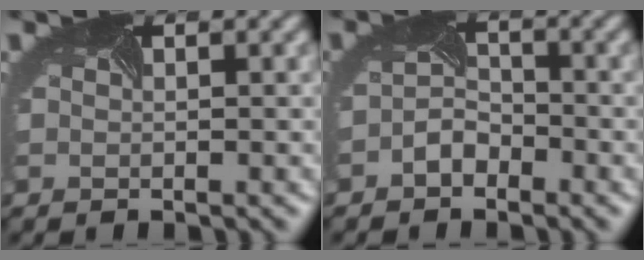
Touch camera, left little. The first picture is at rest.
{"total": 2.0, "force": [-1.6, 1.1, 0.7], "torque": [-0.020, 0.004, -0.032]}